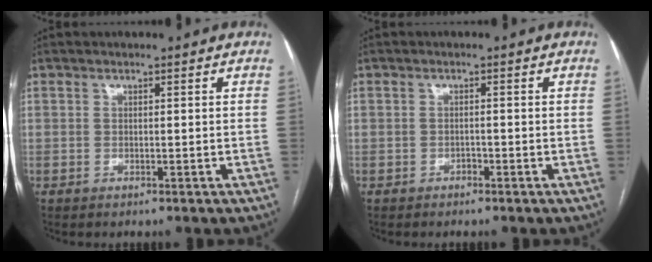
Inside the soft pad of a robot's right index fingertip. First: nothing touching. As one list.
[{"total": 0.8, "force": [-0.6, 0.5, 0.4], "torque": [-0.007, 0.002, -0.010]}]